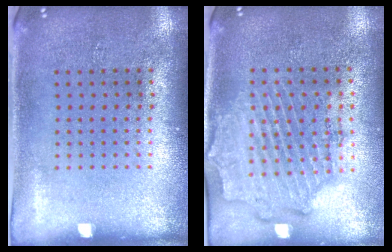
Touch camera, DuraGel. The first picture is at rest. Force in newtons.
{"total": 1.9, "press": 1.7, "slide": 0.8}